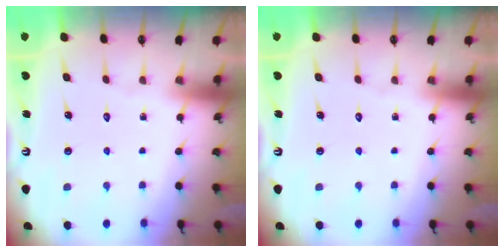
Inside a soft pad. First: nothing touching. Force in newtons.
{"total": 0.0}